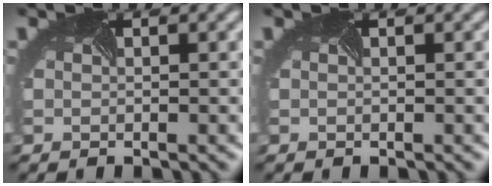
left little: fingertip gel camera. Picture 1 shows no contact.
{"total": 0.0}